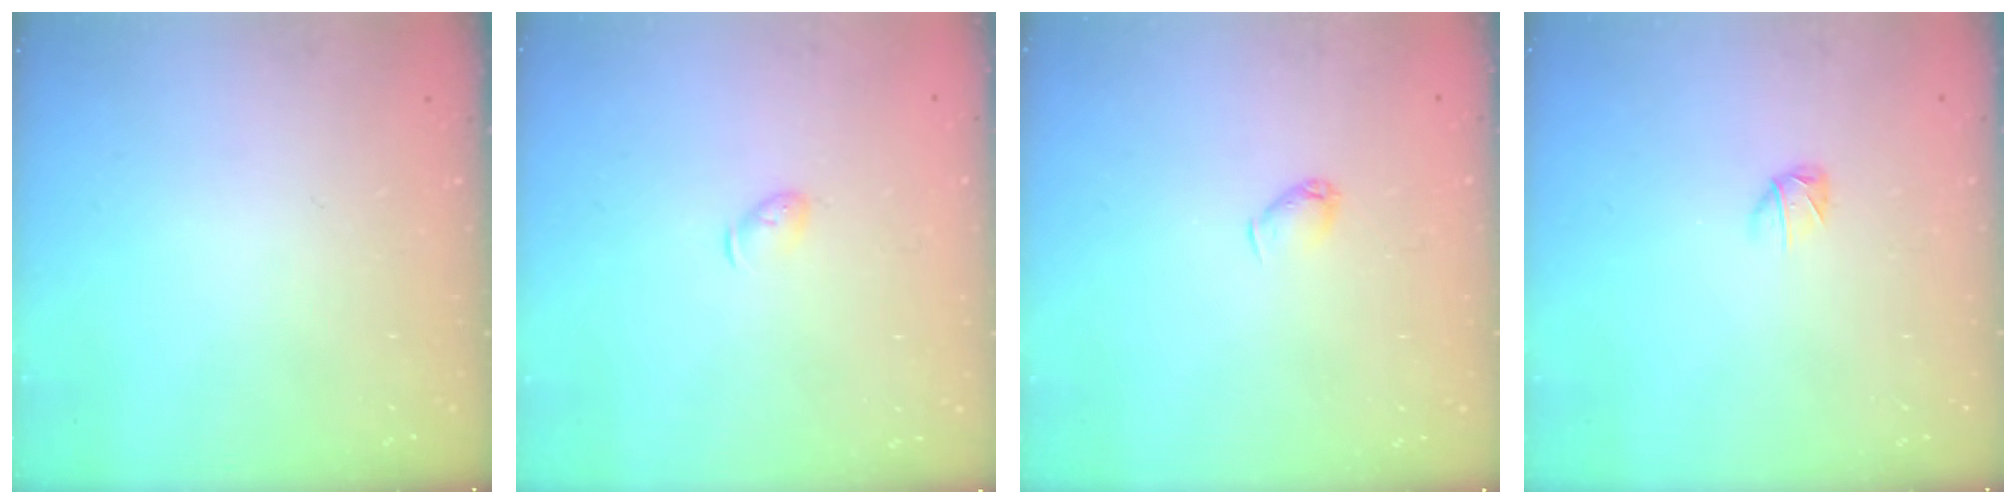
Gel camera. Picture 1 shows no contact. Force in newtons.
{"total": 3.7, "press": 3.6, "slide": 0.7}
{"total": 3.1, "press": 3.0, "slide": 0.7}
{"total": 2.8, "press": 2.7, "slide": 0.5}